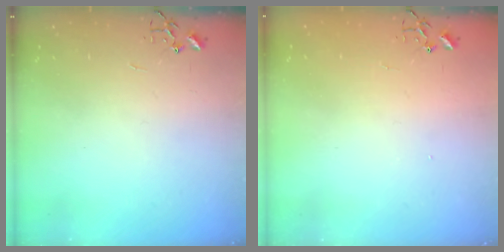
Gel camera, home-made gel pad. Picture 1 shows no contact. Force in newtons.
{"total": 1.3, "press": 1.2, "slide": 0.1}